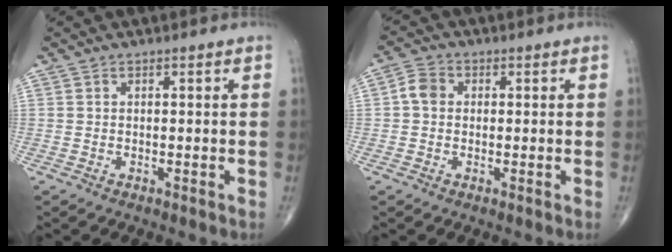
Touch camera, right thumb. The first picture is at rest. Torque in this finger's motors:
{"motor_torque": [-0.14, 0.85, 0.37, -0.02, 0.01]}